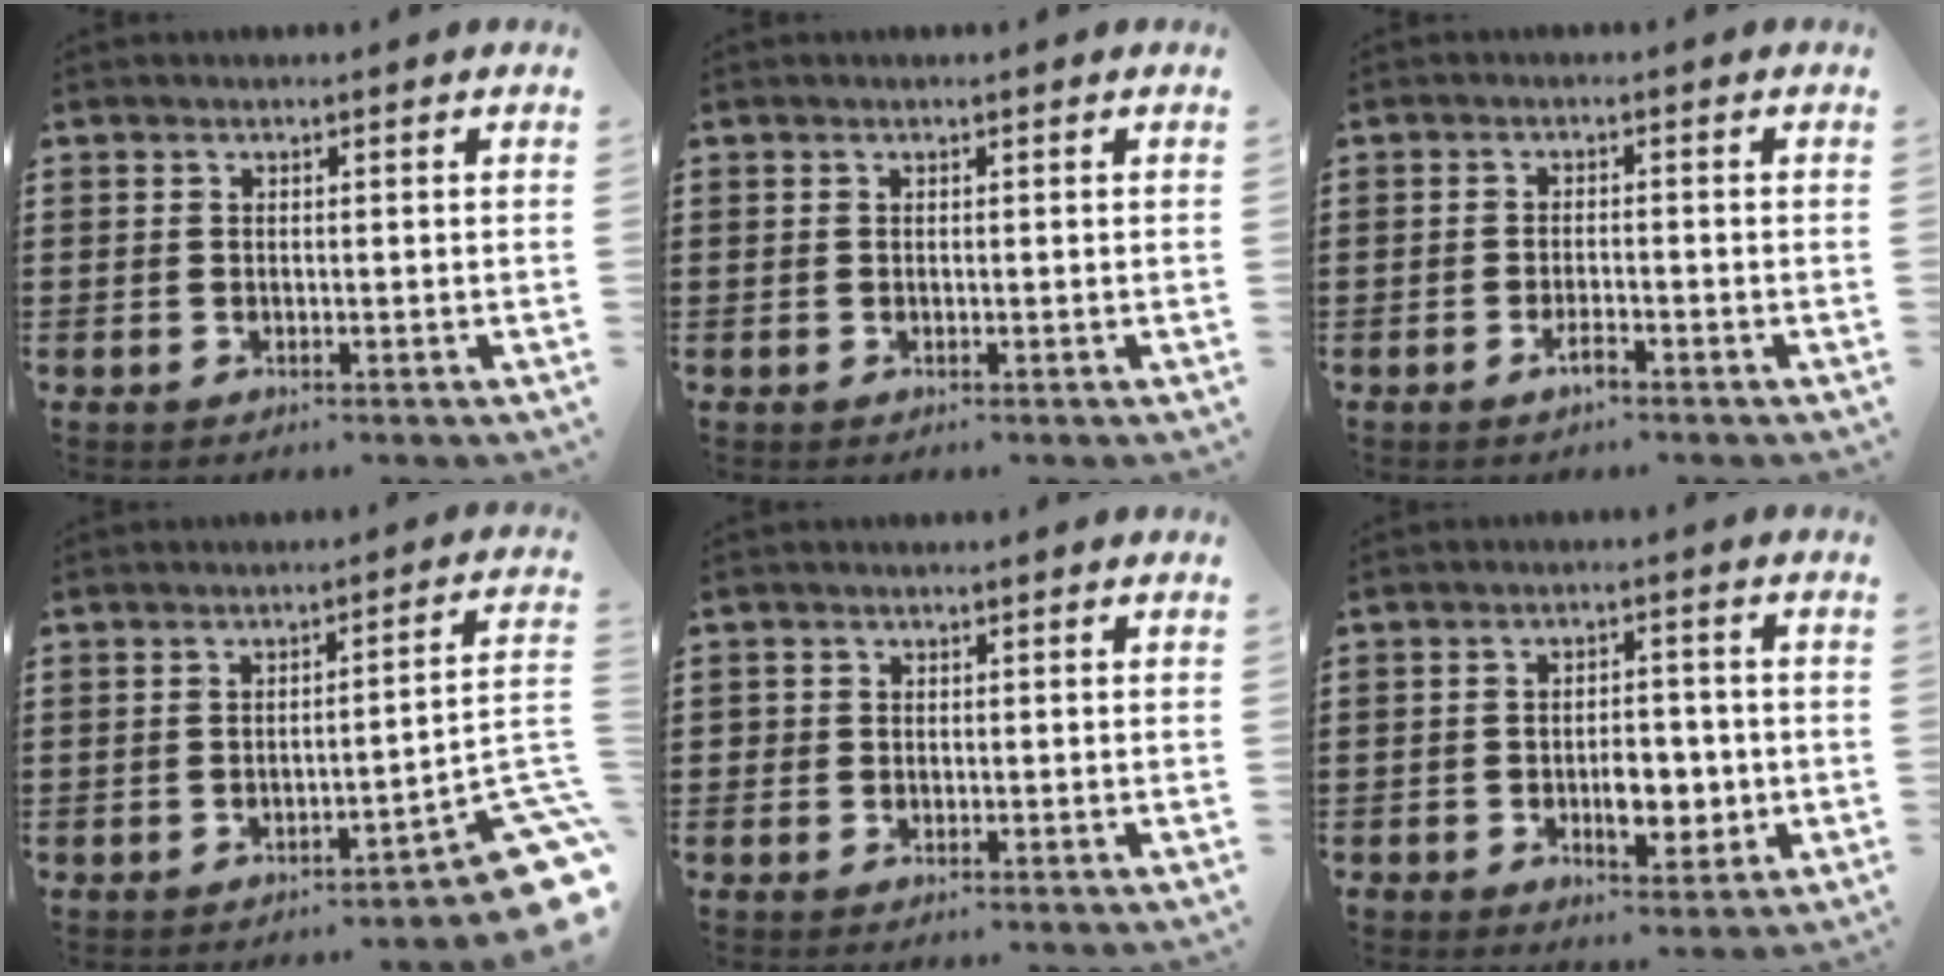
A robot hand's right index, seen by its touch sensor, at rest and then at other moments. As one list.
[{"total": 0.0}, {"total": 3.0, "force": [-2.4, 1.1, 1.4], "torque": [-0.027, 0.007, -0.047]}, {"total": 5.4, "force": [-3.5, 0.6, 4.1], "torque": [-0.051, -0.020, -0.069]}, {"total": 0.8, "force": [-0.1, 0.8, 0.0], "torque": [-0.001, 0.006, -0.003]}, {"total": 6.0, "force": [-1.6, 3.6, 4.6], "torque": [-0.065, 0.005, -0.030]}]